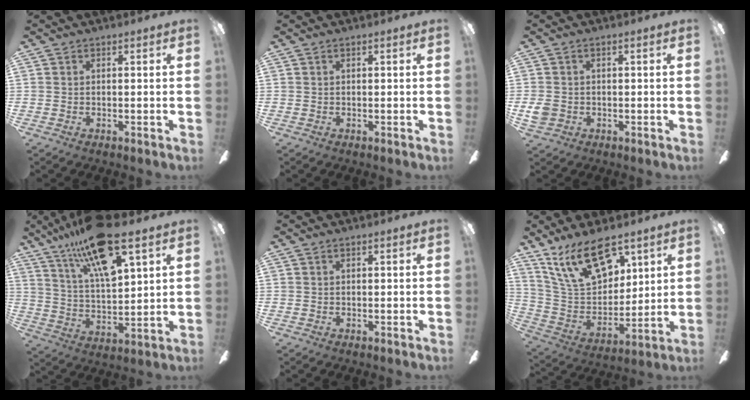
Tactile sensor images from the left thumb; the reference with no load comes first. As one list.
[{"total": 0.0}, {"total": 3.3, "force": [-0.4, 2.8, 1.7], "torque": [-0.035, 0.006, -0.007]}, {"total": 17.9, "force": [12.2, 5.0, 12.1], "torque": [-0.217, -0.056, 0.204]}, {"total": 0.0}, {"total": 18.6, "force": [11.7, 9.6, 10.8], "torque": [-0.204, -0.048, 0.212]}]